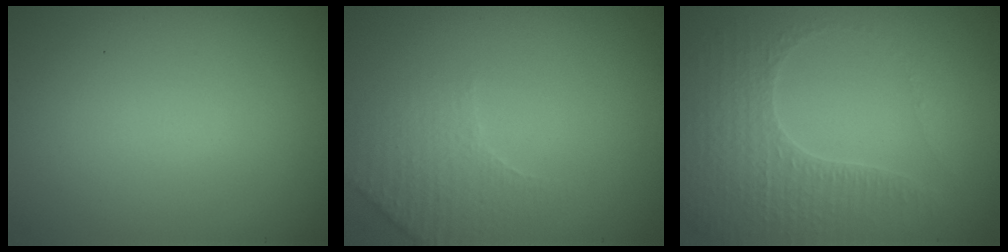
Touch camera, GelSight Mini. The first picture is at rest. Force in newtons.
{"total": 2.8, "press": 2.7, "slide": 0.8}
{"total": 3.3, "press": 3.2, "slide": 0.8}